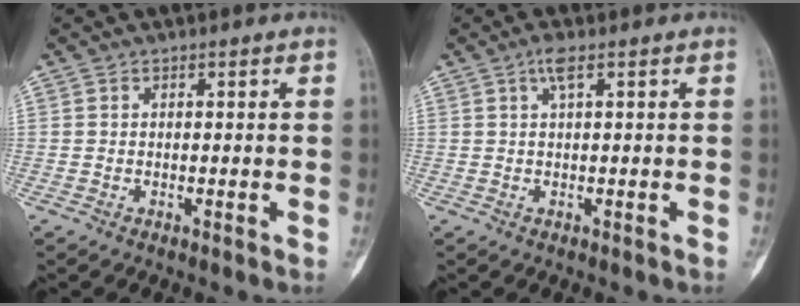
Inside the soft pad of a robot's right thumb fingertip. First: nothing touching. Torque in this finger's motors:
{"motor_torque": [0.99, 0.99, 0.38, -0.47, 0.18]}